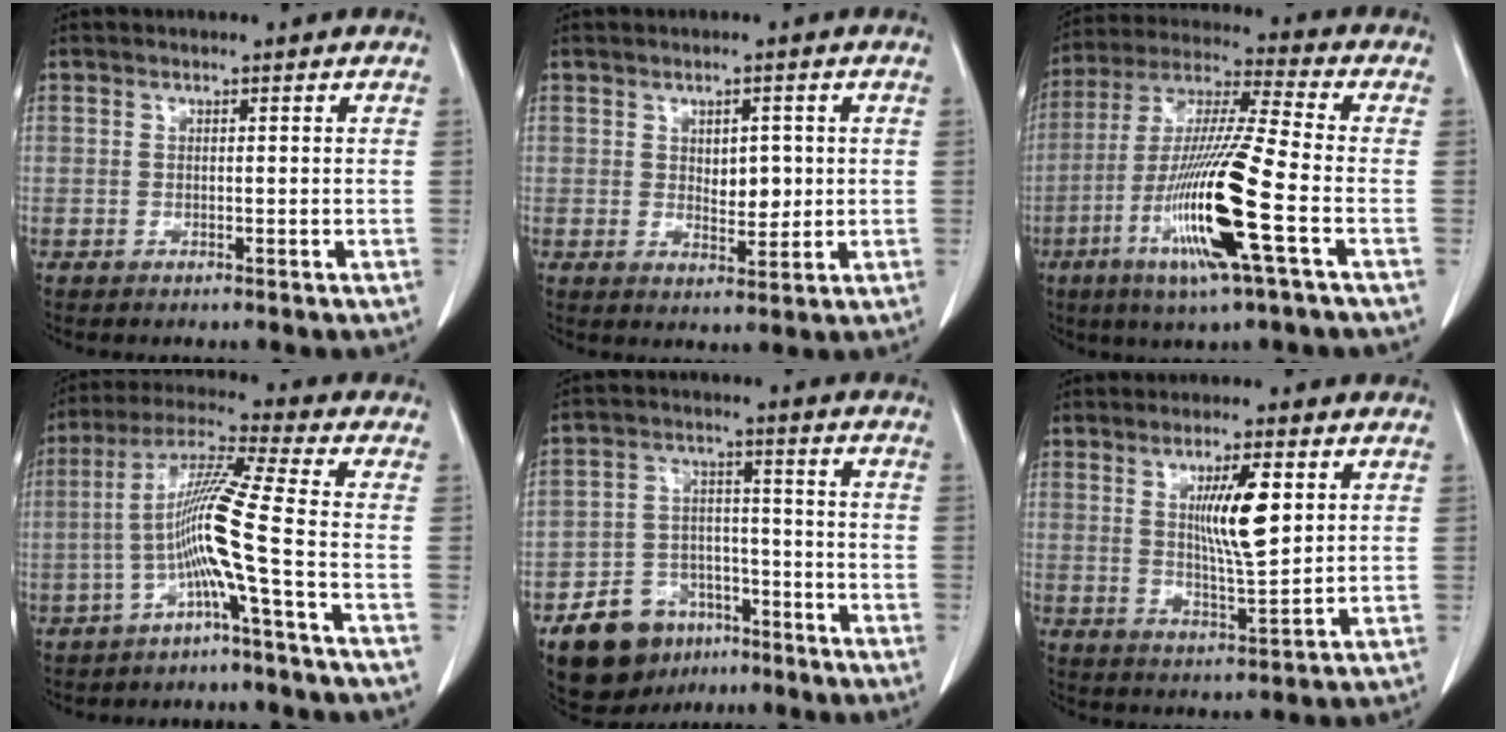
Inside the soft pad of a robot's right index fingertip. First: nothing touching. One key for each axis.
{"total": 3.9, "fx": 0.6, "fy": 2.1, "fz": 3.3, "tx": -0.047, "ty": -0.007, "tz": 0.016}
{"total": 17.2, "fx": -5.9, "fy": -0.2, "fz": 16.2, "tx": -0.332, "ty": -0.022, "tz": -0.116}
{"total": 9.6, "fx": -3.0, "fy": -2.2, "fz": 8.9, "tx": -0.181, "ty": 0.014, "tz": -0.060}
{"total": 10.8, "fx": -6.9, "fy": 7.2, "fz": 4.2, "tx": -0.078, "ty": 0.020, "tz": -0.106}
{"total": 8.4, "fx": 2.4, "fy": 1.1, "fz": 8.0, "tx": -0.137, "ty": -0.008, "tz": 0.043}